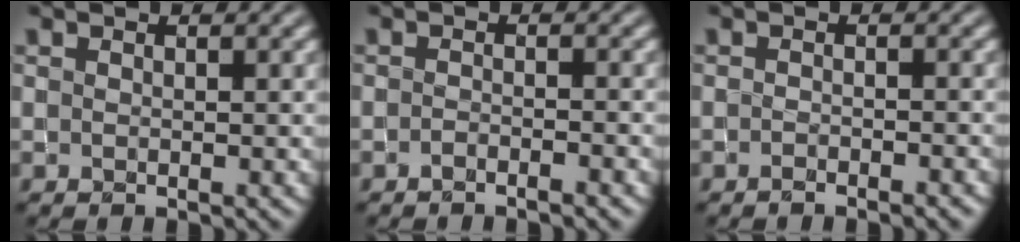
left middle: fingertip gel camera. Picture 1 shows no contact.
{"total": 1.5, "force": [-1.3, 0.2, 0.7], "torque": [-0.011, 0.004, -0.025]}
{"total": 1.8, "force": [-1.5, 0.3, 1.0], "torque": [-0.017, 0.007, -0.024]}